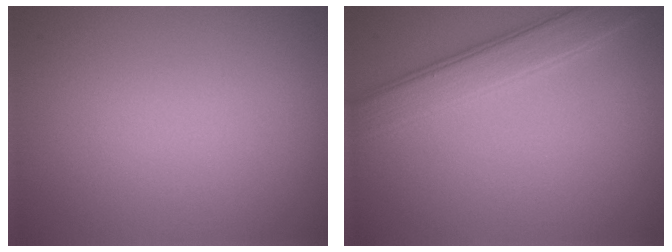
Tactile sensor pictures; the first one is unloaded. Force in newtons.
{"total": 4.0, "press": 4.0, "slide": 0.1}